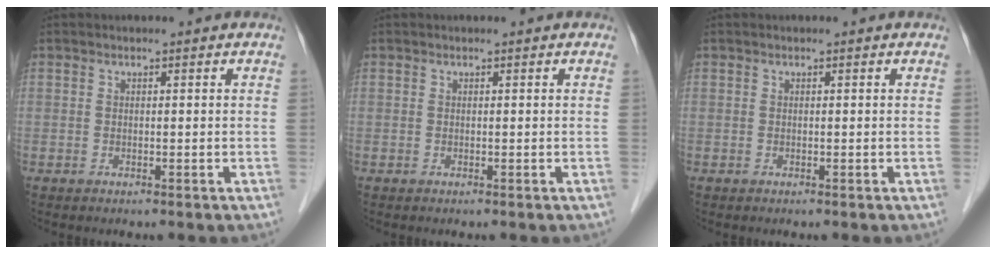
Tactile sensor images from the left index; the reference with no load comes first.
{"total": 0.0}
{"total": 0.0}